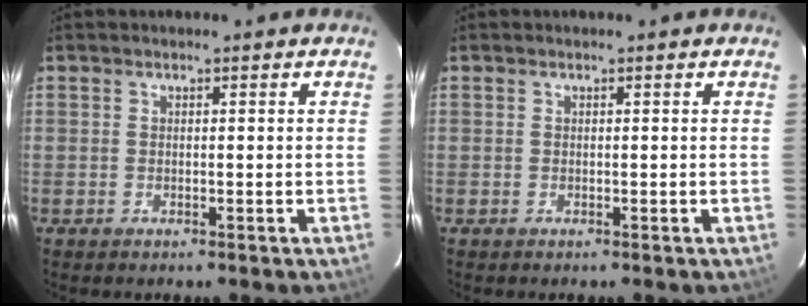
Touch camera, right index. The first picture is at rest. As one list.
[{"total": 0.0}]